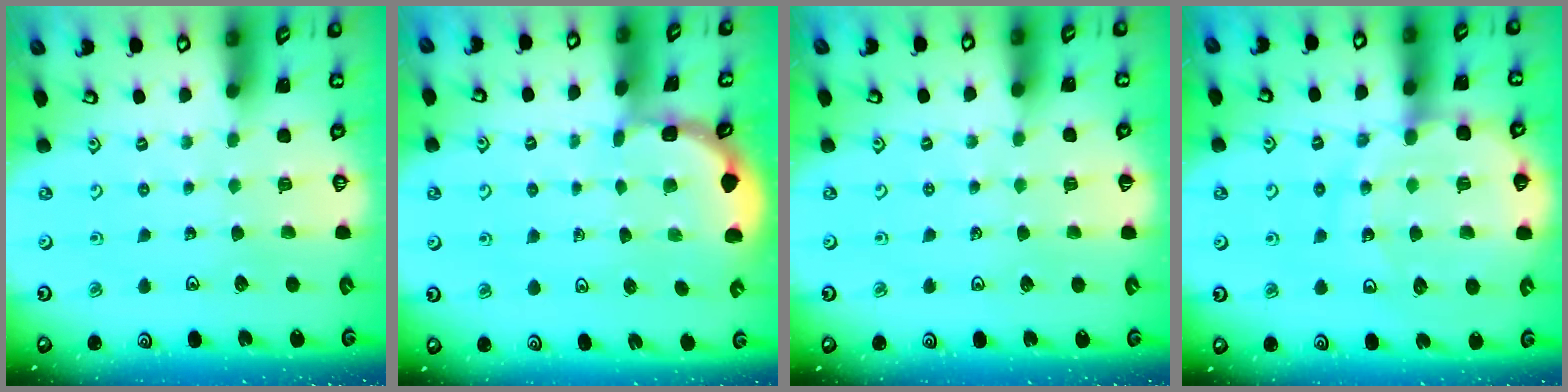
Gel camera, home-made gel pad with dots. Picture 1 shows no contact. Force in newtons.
{"total": 1.6, "press": 1.5, "slide": 0.1}
{"total": 1.3, "press": 1.3, "slide": 0.2}
{"total": 15.4, "press": 14.9, "slide": 3.7}